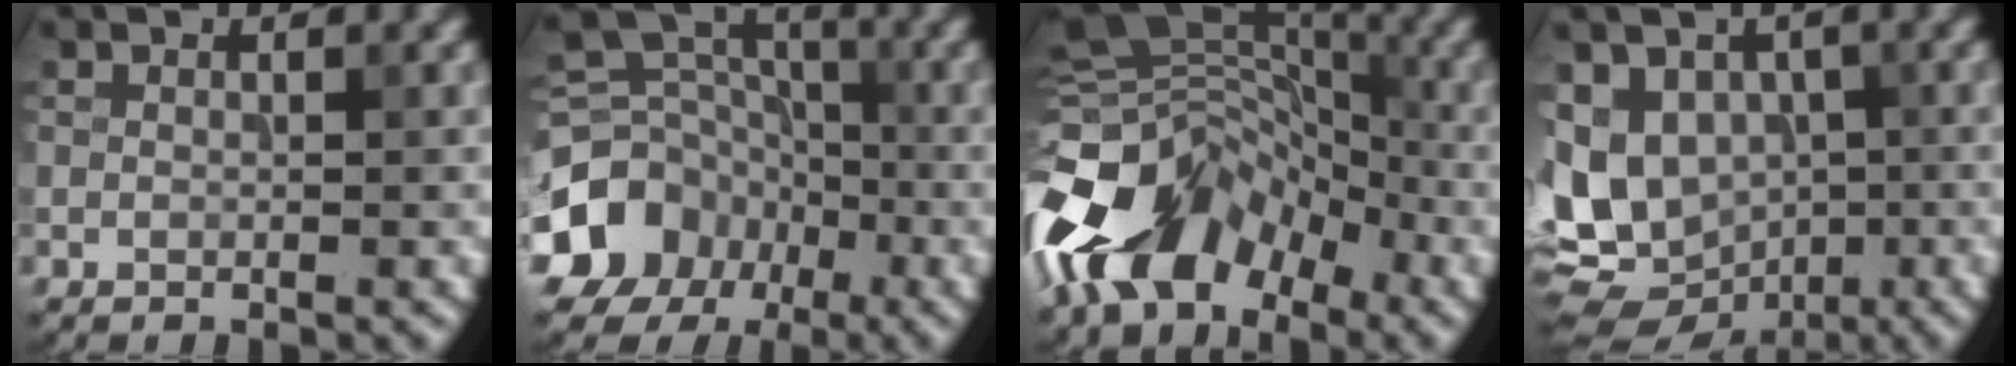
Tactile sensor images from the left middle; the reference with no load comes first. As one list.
[{"total": 12.0, "force": [-5.8, 9.8, 3.6], "torque": [-0.083, -0.027, -0.109]}, {"total": 11.5, "force": [-6.2, 7.0, 6.7], "torque": [-0.111, 0.020, -0.137]}, {"total": 12.8, "force": [-1.7, 10.6, 7.0], "torque": [-0.140, -0.011, -0.020]}]